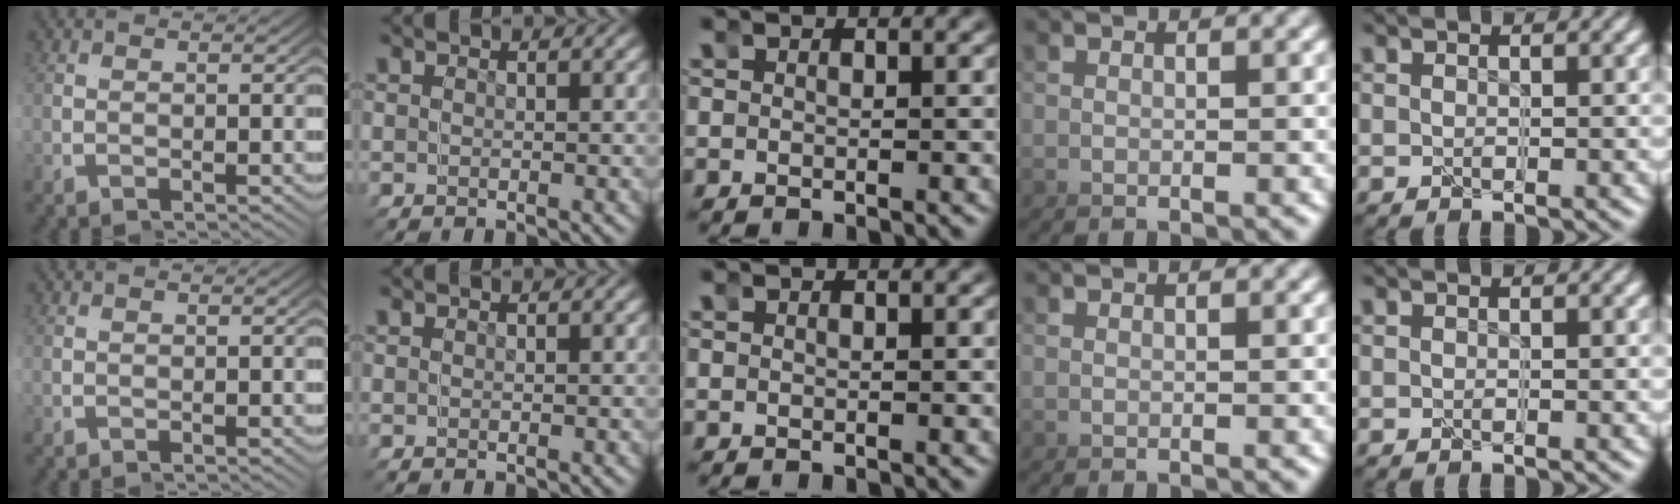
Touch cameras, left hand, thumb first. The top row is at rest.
{}